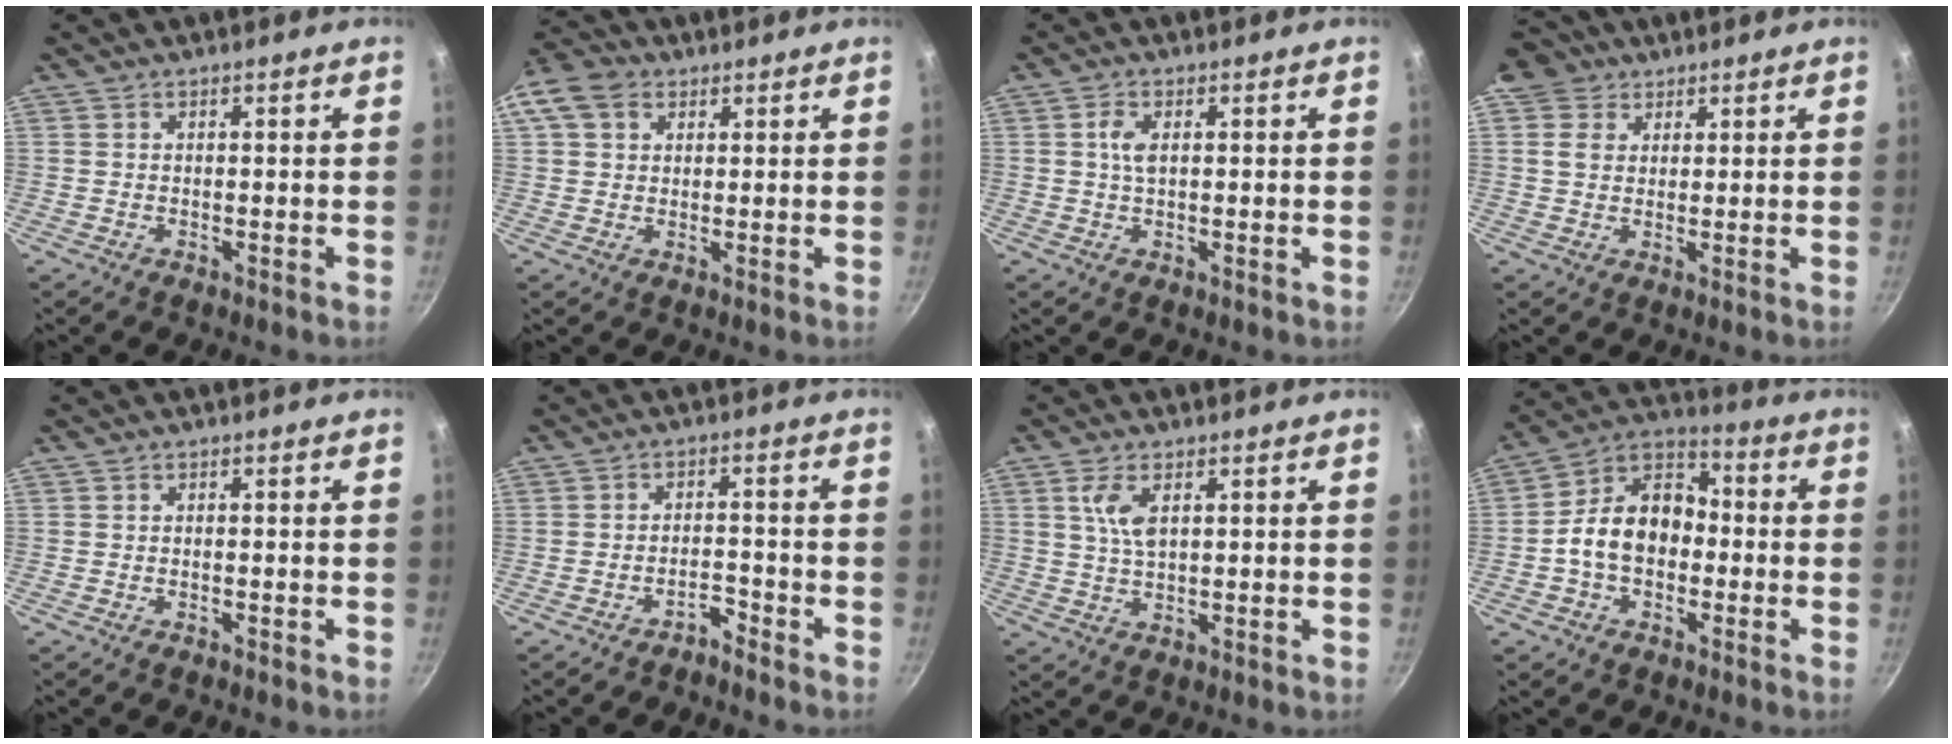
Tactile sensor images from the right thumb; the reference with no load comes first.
{"total": 11.0, "force": [4.1, 8.5, 5.6], "torque": [-0.115, 0.019, 0.064]}
{"total": 3.0, "force": [0.5, 1.2, 2.6], "torque": [-0.060, 0.006, 0.009]}
{"total": 6.7, "force": [3.1, 5.5, 2.5], "torque": [-0.016, 0.002, 0.045]}
{"total": 0.0}
{"total": 2.6, "force": [-2.3, 0.8, 0.8], "torque": [-0.006, 0.029, -0.035]}
{"total": 5.0, "force": [1.7, 2.2, 4.2], "torque": [-0.084, -0.003, 0.035]}
{"total": 13.0, "force": [-1.8, 9.4, 8.9], "torque": [-0.115, 0.048, -0.051]}